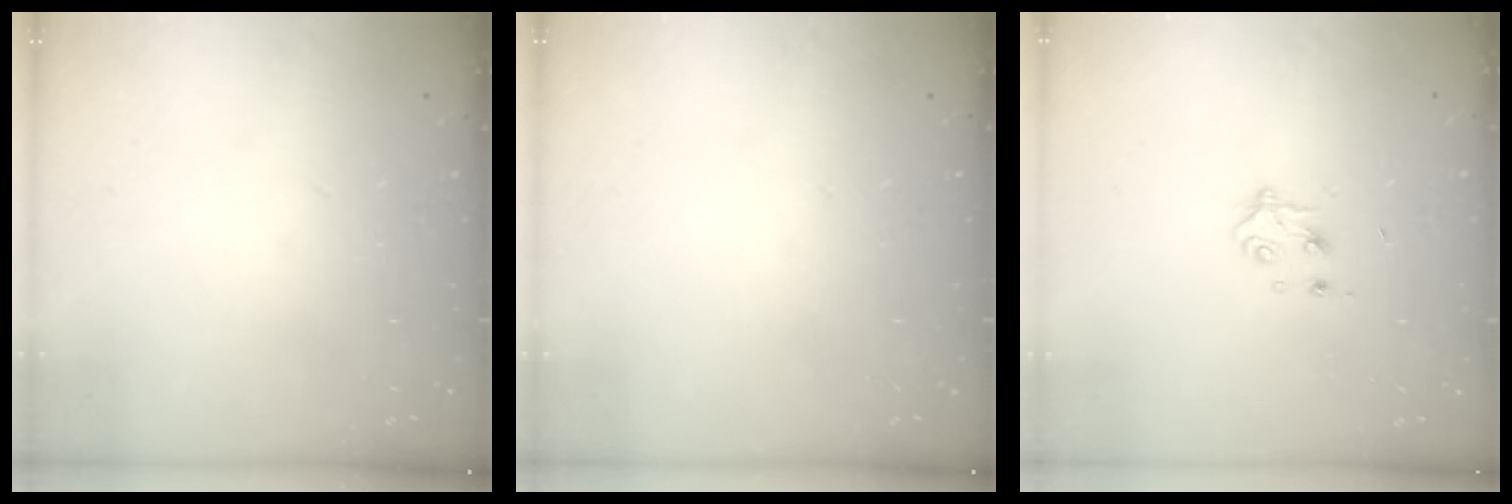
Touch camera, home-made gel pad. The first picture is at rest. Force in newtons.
{"total": 0.0}
{"total": 5.0, "press": 4.9, "slide": 0.7}